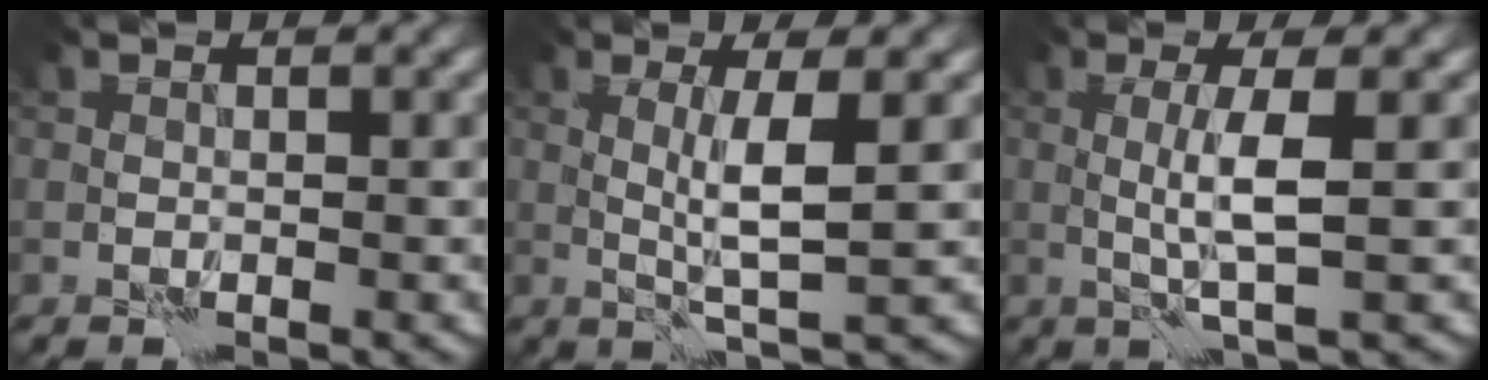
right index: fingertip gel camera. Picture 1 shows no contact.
{"total": 3.5, "force": [0.8, 0.1, 3.4], "torque": [-0.065, -0.005, 0.018]}
{"total": 3.1, "force": [0.5, 0.1, 3.1], "torque": [-0.060, -0.003, 0.010]}